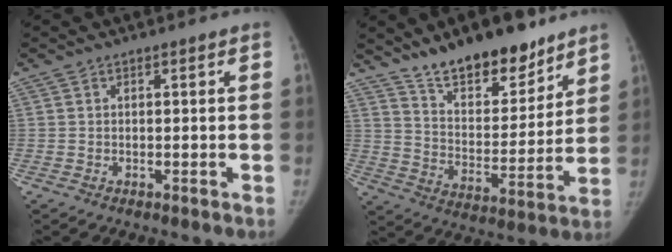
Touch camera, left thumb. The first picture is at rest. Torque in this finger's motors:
{"motor_torque": [0.09, 0.05, 0.98, -0.95, 0.06]}